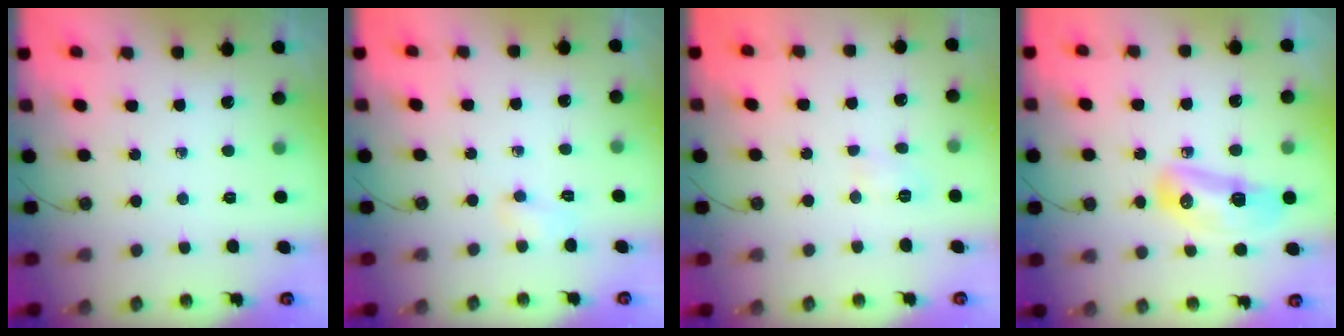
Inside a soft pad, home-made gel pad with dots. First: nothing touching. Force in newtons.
{"total": 11.7, "press": 4.7, "slide": 10.7}
{"total": 3.9, "press": 3.8, "slide": 0.5}
{"total": 13.9, "press": 11.8, "slide": 7.2}